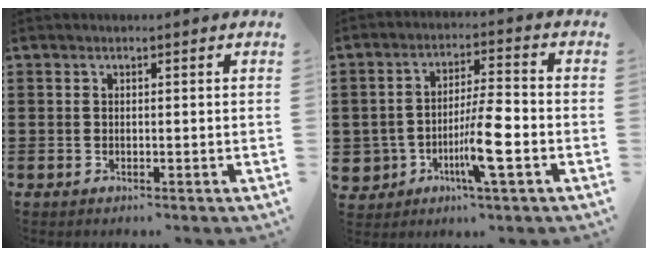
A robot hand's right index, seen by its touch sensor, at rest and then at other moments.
{"total": 8.7, "force": [-3.1, 2.5, 7.7], "torque": [-0.148, -0.002, -0.055]}